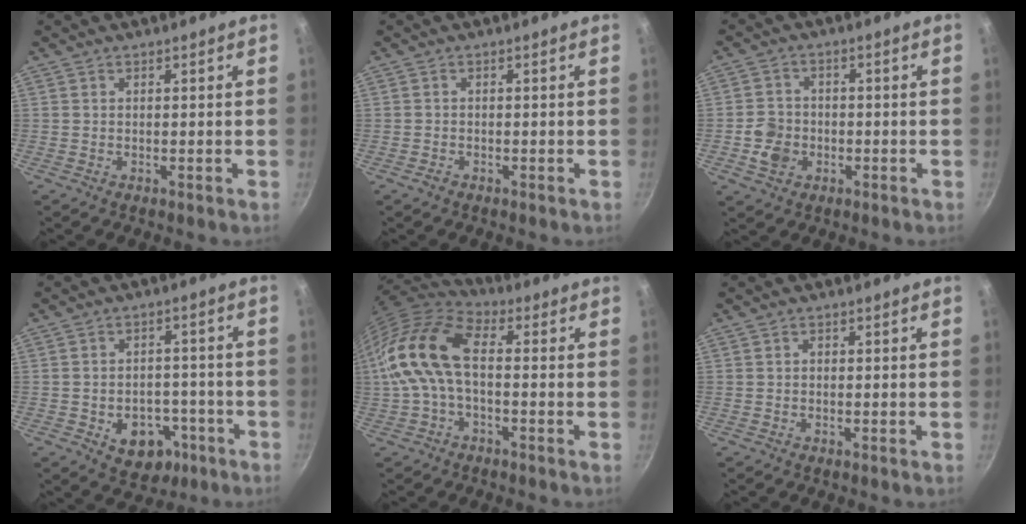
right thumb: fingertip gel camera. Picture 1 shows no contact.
{"total": 1.1, "force": [-0.8, 0.7, 0.4], "torque": [-0.009, 0.007, -0.014]}
{"total": 5.9, "force": [-1.6, 5.1, 2.6], "torque": [-0.031, 0.020, -0.034]}
{"total": 9.7, "force": [-4.0, 7.1, 5.3], "torque": [-0.040, 0.028, -0.045]}
{"total": 16.2, "force": [-0.1, 9.2, 13.4], "torque": [-0.270, 0.030, -0.019]}
{"total": 0.9, "force": [0.0, 0.7, 0.5], "torque": [-0.007, 0.005, -0.001]}